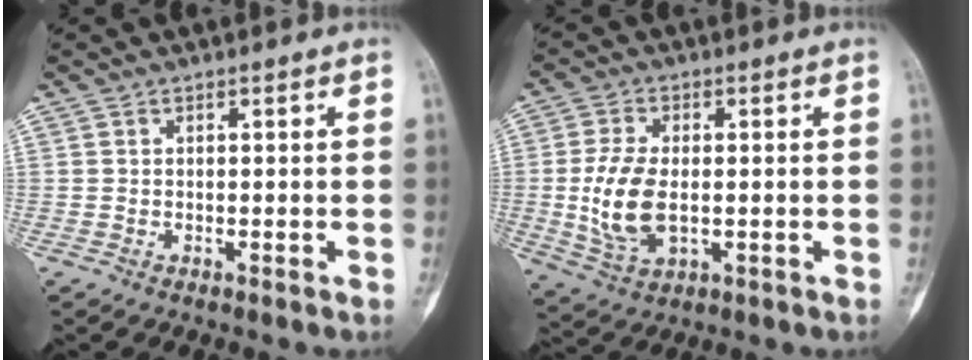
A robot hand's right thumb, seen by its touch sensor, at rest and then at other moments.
{"total": 10.3, "force": [-0.6, 5.6, 8.6], "torque": [-0.175, -0.006, -0.005]}